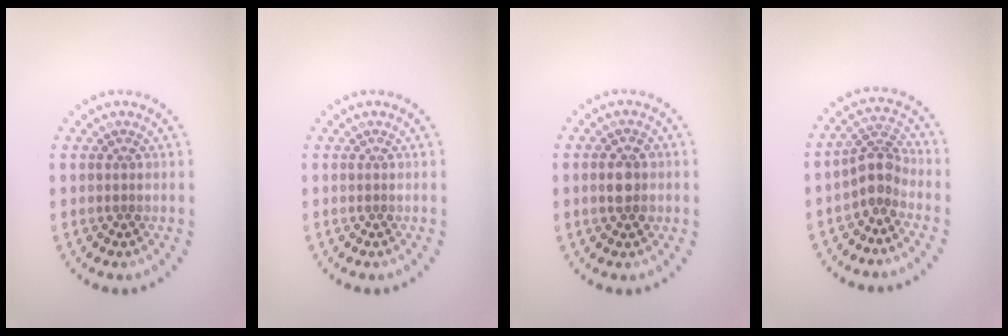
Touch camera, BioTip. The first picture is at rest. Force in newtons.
{"total": 0.0}
{"total": 2.5, "press": 2.5, "slide": 0.2}
{"total": 2.7, "press": 2.1, "slide": 1.7}